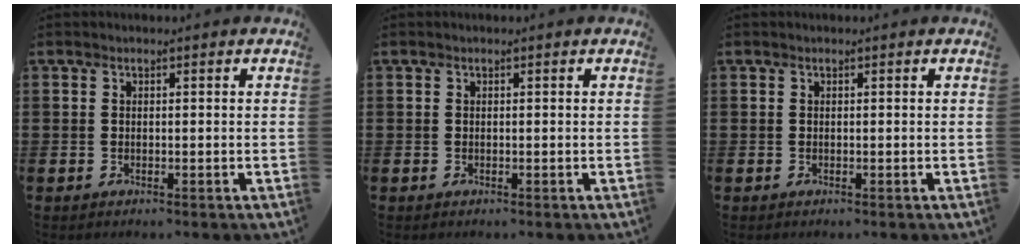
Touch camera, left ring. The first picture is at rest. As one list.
[{"total": 0.0}, {"total": 0.0}]